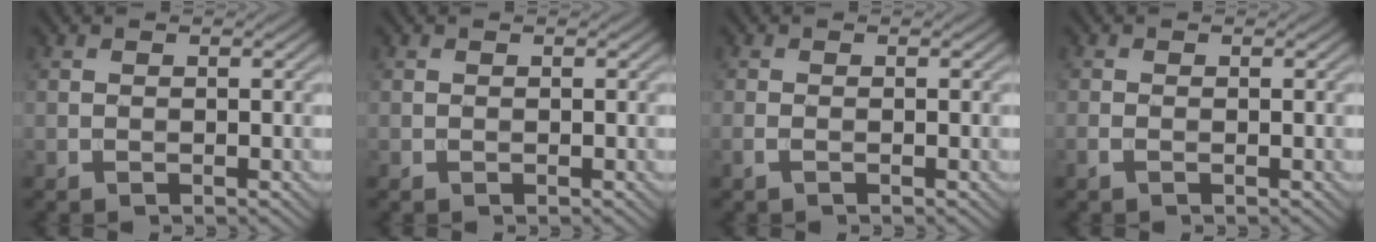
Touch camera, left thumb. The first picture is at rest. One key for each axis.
{"total": 0.0}
{"total": 0.9, "fx": -0.4, "fy": 0.1, "fz": 0.8, "tx": -0.019, "ty": 0.001, "tz": -0.011}
{"total": 0.8, "fx": -0.4, "fy": 0.2, "fz": 0.7, "tx": -0.019, "ty": -0.001, "tz": -0.010}